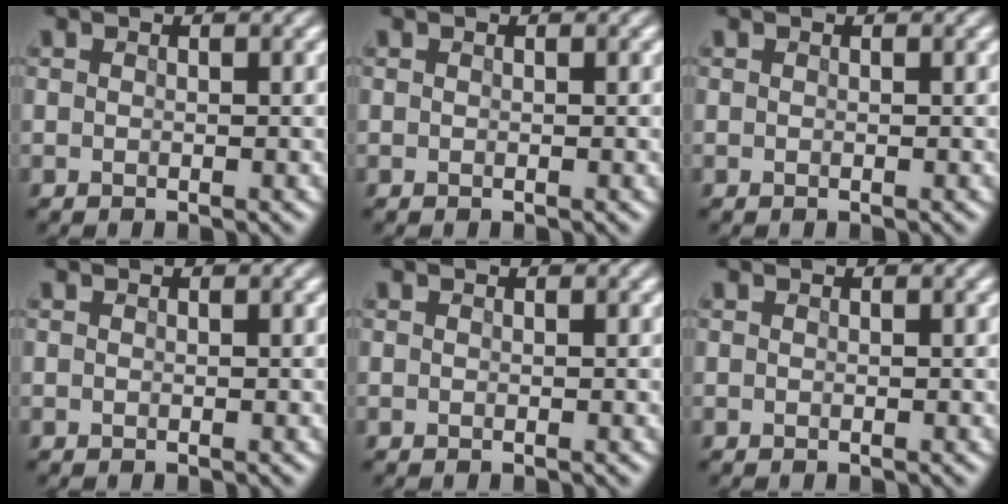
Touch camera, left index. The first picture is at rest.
{"total": 0.0}
{"total": 0.0}
{"total": 0.0}
{"total": 0.0}
{"total": 0.0}